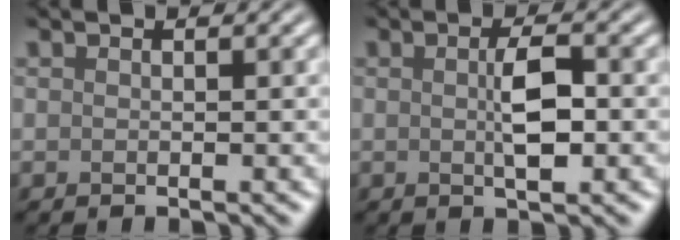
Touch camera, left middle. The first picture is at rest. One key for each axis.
{"total": 2.6, "fx": -0.3, "fy": 0.5, "fz": 2.6, "tx": -0.053, "ty": 0.001, "tz": 0.001}